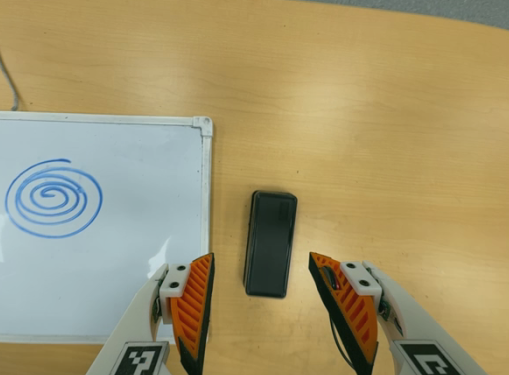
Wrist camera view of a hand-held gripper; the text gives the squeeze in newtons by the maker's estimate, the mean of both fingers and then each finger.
{"total": 0.0}